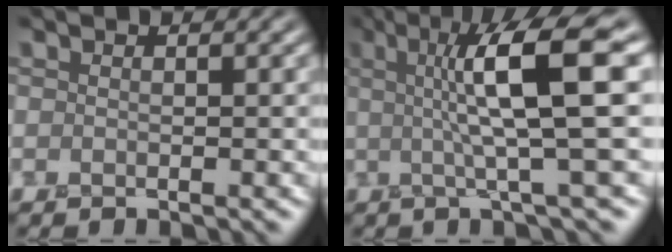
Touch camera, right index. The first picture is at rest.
{"total": 9.1, "force": [1.7, 1.5, 8.9], "torque": [-0.120, 0.013, 0.024]}